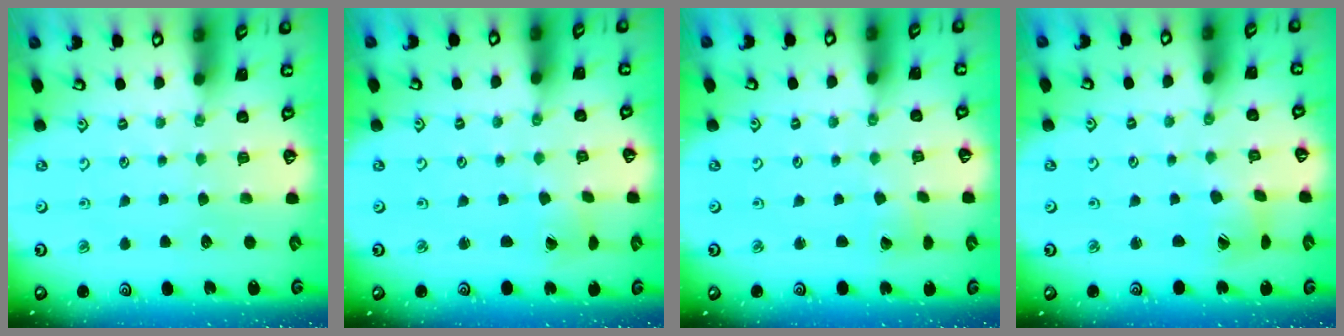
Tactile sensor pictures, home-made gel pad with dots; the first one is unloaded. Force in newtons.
{"total": 1.1, "press": 1.0, "slide": 0.4}
{"total": 2.3, "press": 2.3, "slide": 0.2}
{"total": 3.7, "press": 3.7, "slide": 0.5}